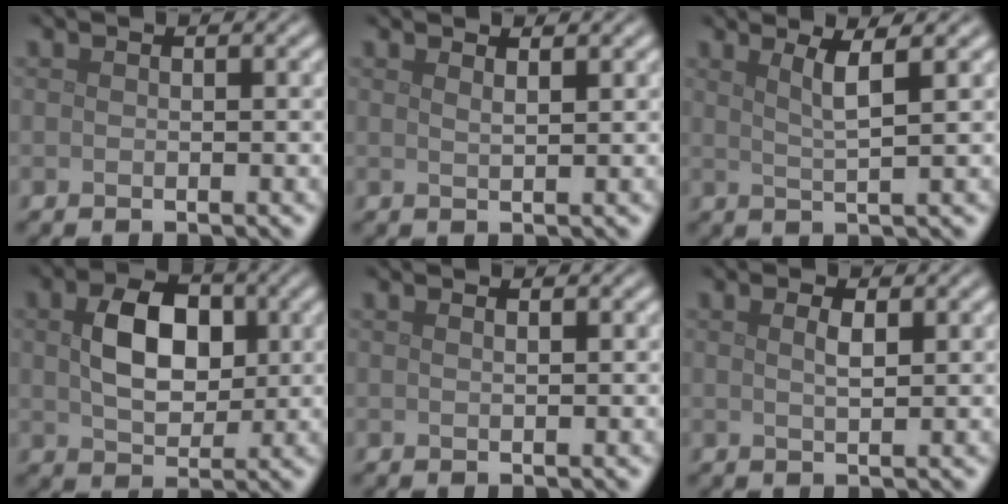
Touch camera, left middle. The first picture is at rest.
{"total": 1.5, "force": [1.2, 0.4, 0.8], "torque": [0.000, 0.002, 0.006]}
{"total": 2.7, "force": [1.3, 0.5, 2.3], "torque": [-0.035, 0.001, 0.021]}
{"total": 5.6, "force": [1.0, 3.7, 4.1], "torque": [-0.079, 0.001, 0.016]}
{"total": 0.9, "force": [0.6, 0.4, 0.6], "torque": [-0.002, -0.001, -0.001]}
{"total": 1.3, "force": [0.6, 0.3, 1.1], "torque": [-0.019, 0.001, 0.010]}